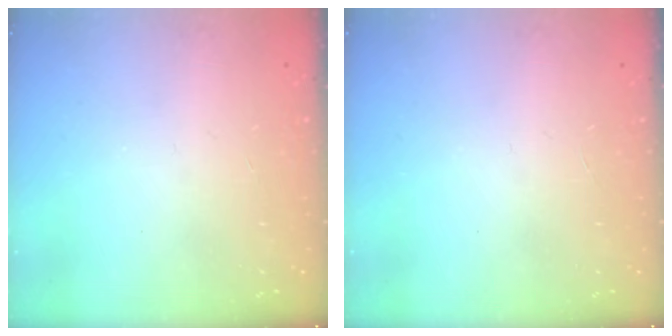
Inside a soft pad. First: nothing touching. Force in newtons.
{"total": 0.0}